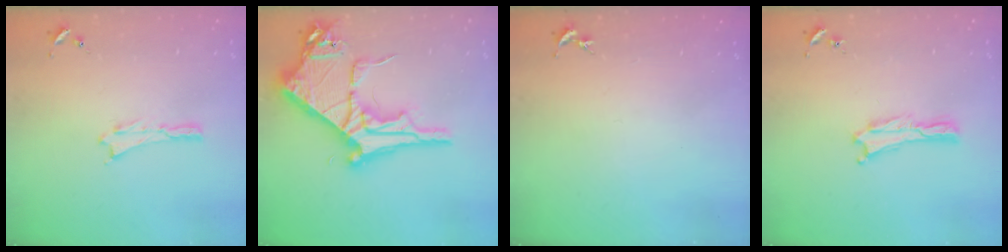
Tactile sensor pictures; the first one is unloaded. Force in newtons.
{"total": 10.9, "press": 10.9, "slide": 1.1}
{"total": 0.0}
{"total": 0.0}